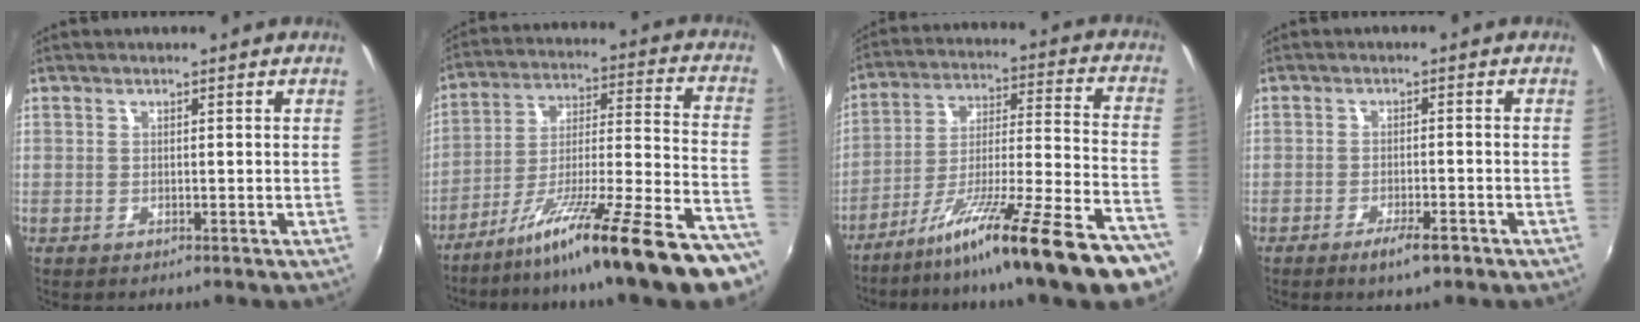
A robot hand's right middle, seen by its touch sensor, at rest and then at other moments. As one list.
[{"total": 25.8, "force": [-19.5, 0.9, 16.9], "torque": [-0.233, -0.043, -0.297]}, {"total": 24.8, "force": [-18.6, 0.9, 16.3], "torque": [-0.241, -0.048, -0.284]}, {"total": 4.4, "force": [-2.9, 1.0, 3.1], "torque": [-0.066, -0.007, -0.047]}]